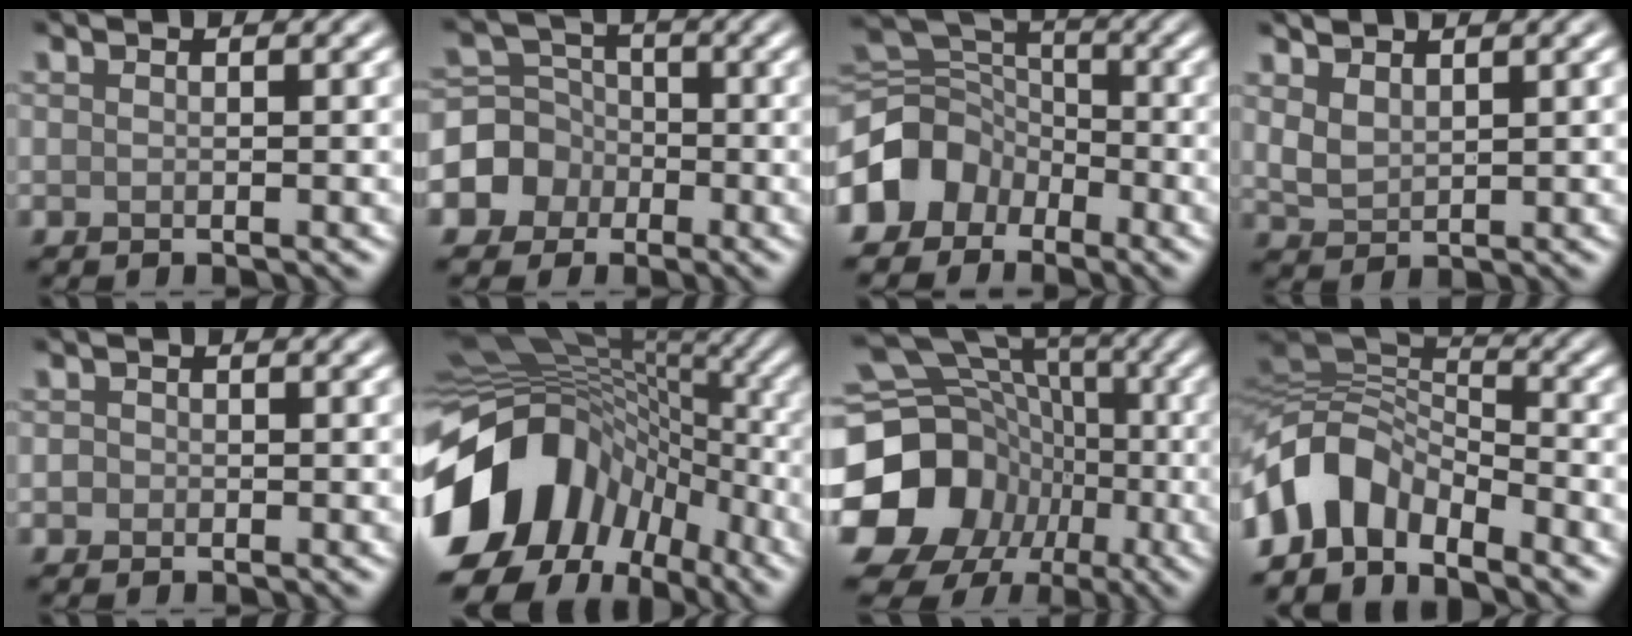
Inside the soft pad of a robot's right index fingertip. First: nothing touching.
{"total": 5.2, "force": [-1.8, 4.7, 1.1], "torque": [-0.006, 0.013, -0.061]}
{"total": 6.7, "force": [-3.5, 5.1, 2.6], "torque": [-0.042, 0.006, -0.083]}
{"total": 2.3, "force": [1.7, 1.1, 1.2], "torque": [-0.029, 0.000, 0.038]}
{"total": 0.8, "force": [-0.2, 0.8, 0.1], "torque": [0.002, -0.004, -0.007]}
{"total": 15.2, "force": [-5.4, 11.0, 8.9], "torque": [-0.170, -0.003, -0.101]}
{"total": 21.5, "force": [-5.2, 19.0, 8.5], "torque": [-0.166, -0.020, -0.123]}
{"total": 7.8, "force": [-4.5, 4.4, 4.5], "torque": [-0.082, 0.006, -0.097]}